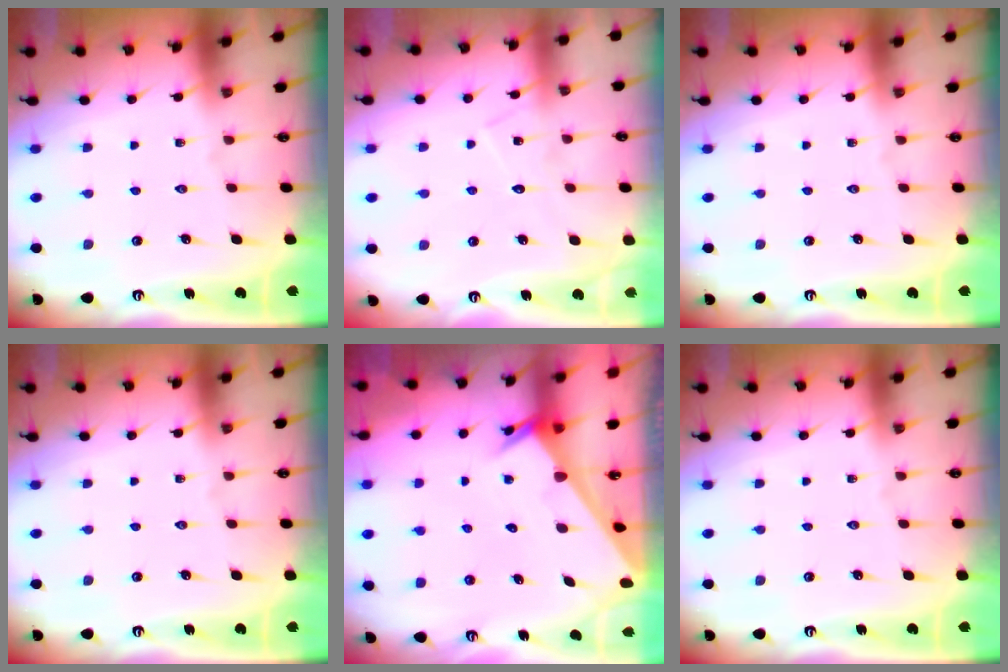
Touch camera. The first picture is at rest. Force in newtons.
{"total": 8.5, "press": 8.5, "slide": 0.4}
{"total": 0.0}
{"total": 0.0}
{"total": 1.8, "press": 1.8, "slide": 0.1}
{"total": 0.0}